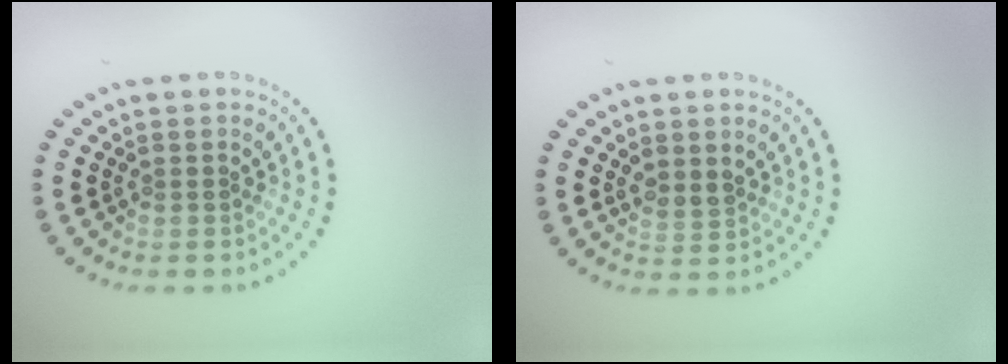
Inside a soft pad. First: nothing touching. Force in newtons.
{"total": 1.6, "press": 1.3, "slide": 1.0}